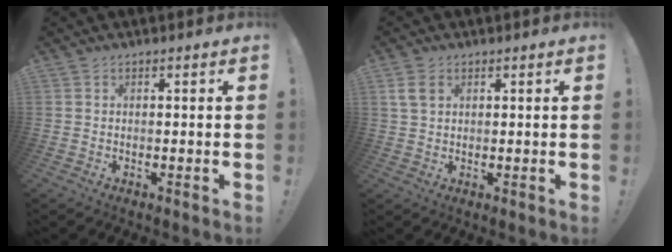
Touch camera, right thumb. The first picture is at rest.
{"total": 4.4, "force": [1.9, 2.6, 2.9], "torque": [-0.044, -0.002, 0.036]}